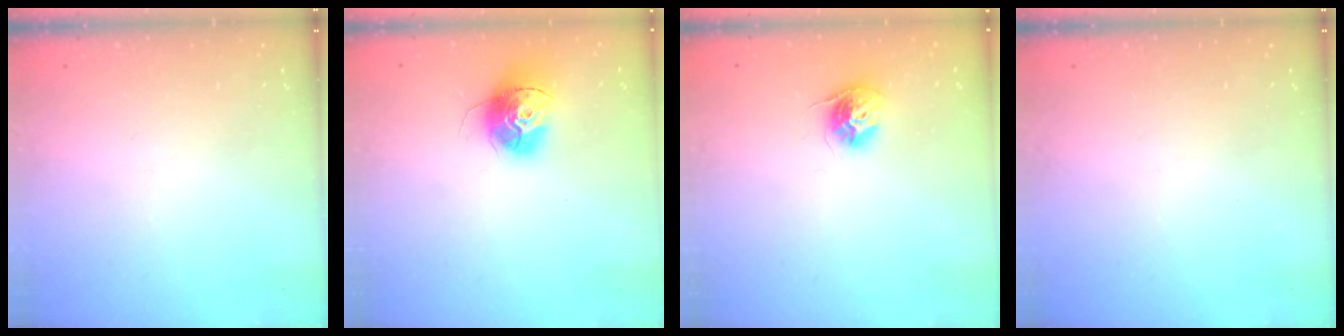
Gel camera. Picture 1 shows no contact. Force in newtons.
{"total": 15.0, "press": 14.9, "slide": 1.5}
{"total": 10.6, "press": 10.5, "slide": 0.8}
{"total": 0.0}